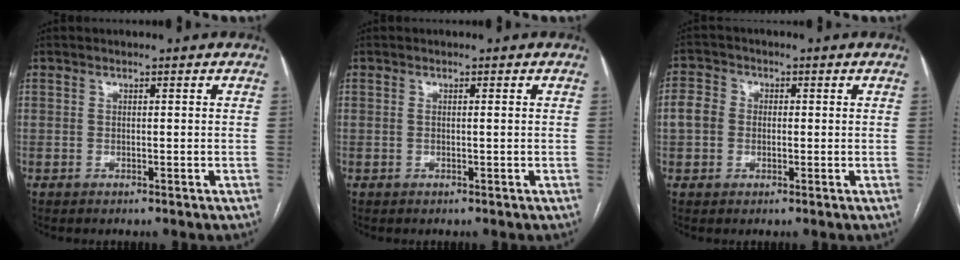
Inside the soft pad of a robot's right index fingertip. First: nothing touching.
{"total": 0.8, "force": [0.1, 0.0, 0.8], "torque": [-0.017, -0.001, 0.002]}
{"total": 4.3, "force": [-0.2, 3.7, 2.1], "torque": [-0.054, 0.020, -0.007]}